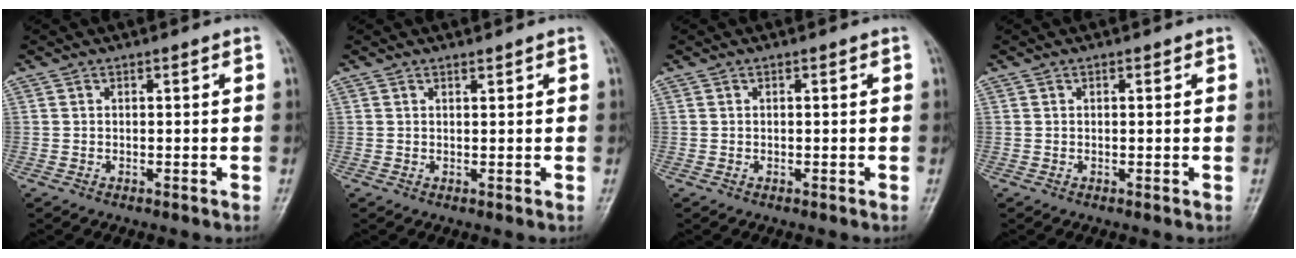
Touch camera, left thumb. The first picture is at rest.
{"total": 0.7, "force": [0.6, 0.2, 0.2], "torque": [-0.006, -0.006, 0.010]}
{"total": 0.0}
{"total": 0.6, "force": [0.3, 0.4, 0.4], "torque": [-0.002, -0.001, 0.001]}